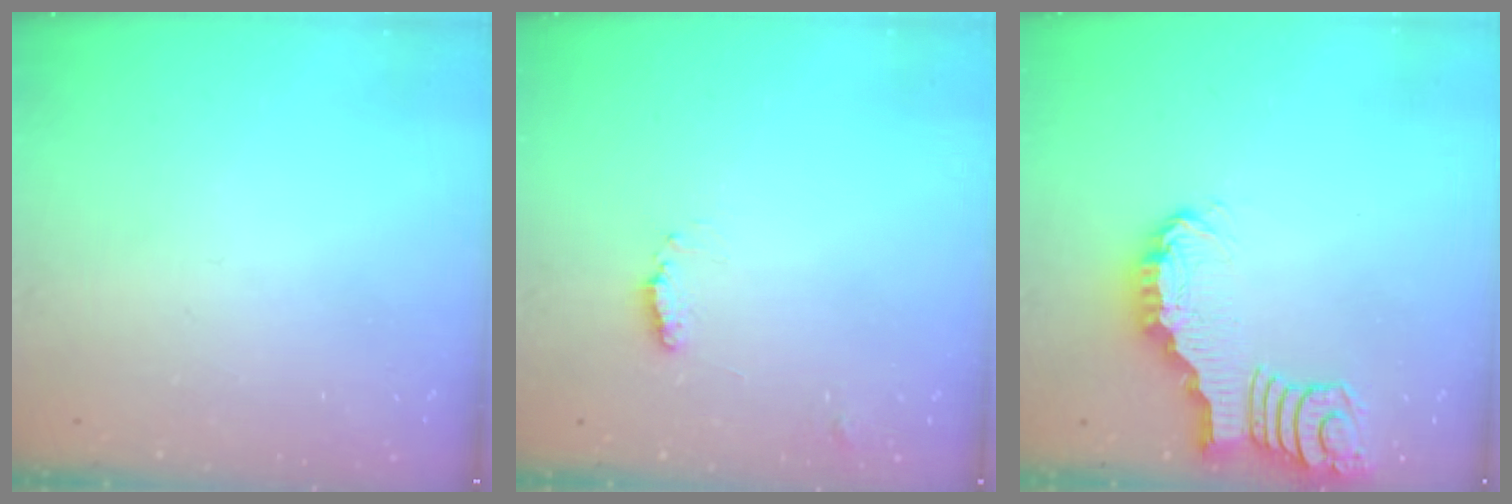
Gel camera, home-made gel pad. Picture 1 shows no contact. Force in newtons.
{"total": 4.6, "press": 4.6, "slide": 0.7}
{"total": 2.7, "press": 2.7, "slide": 0.4}